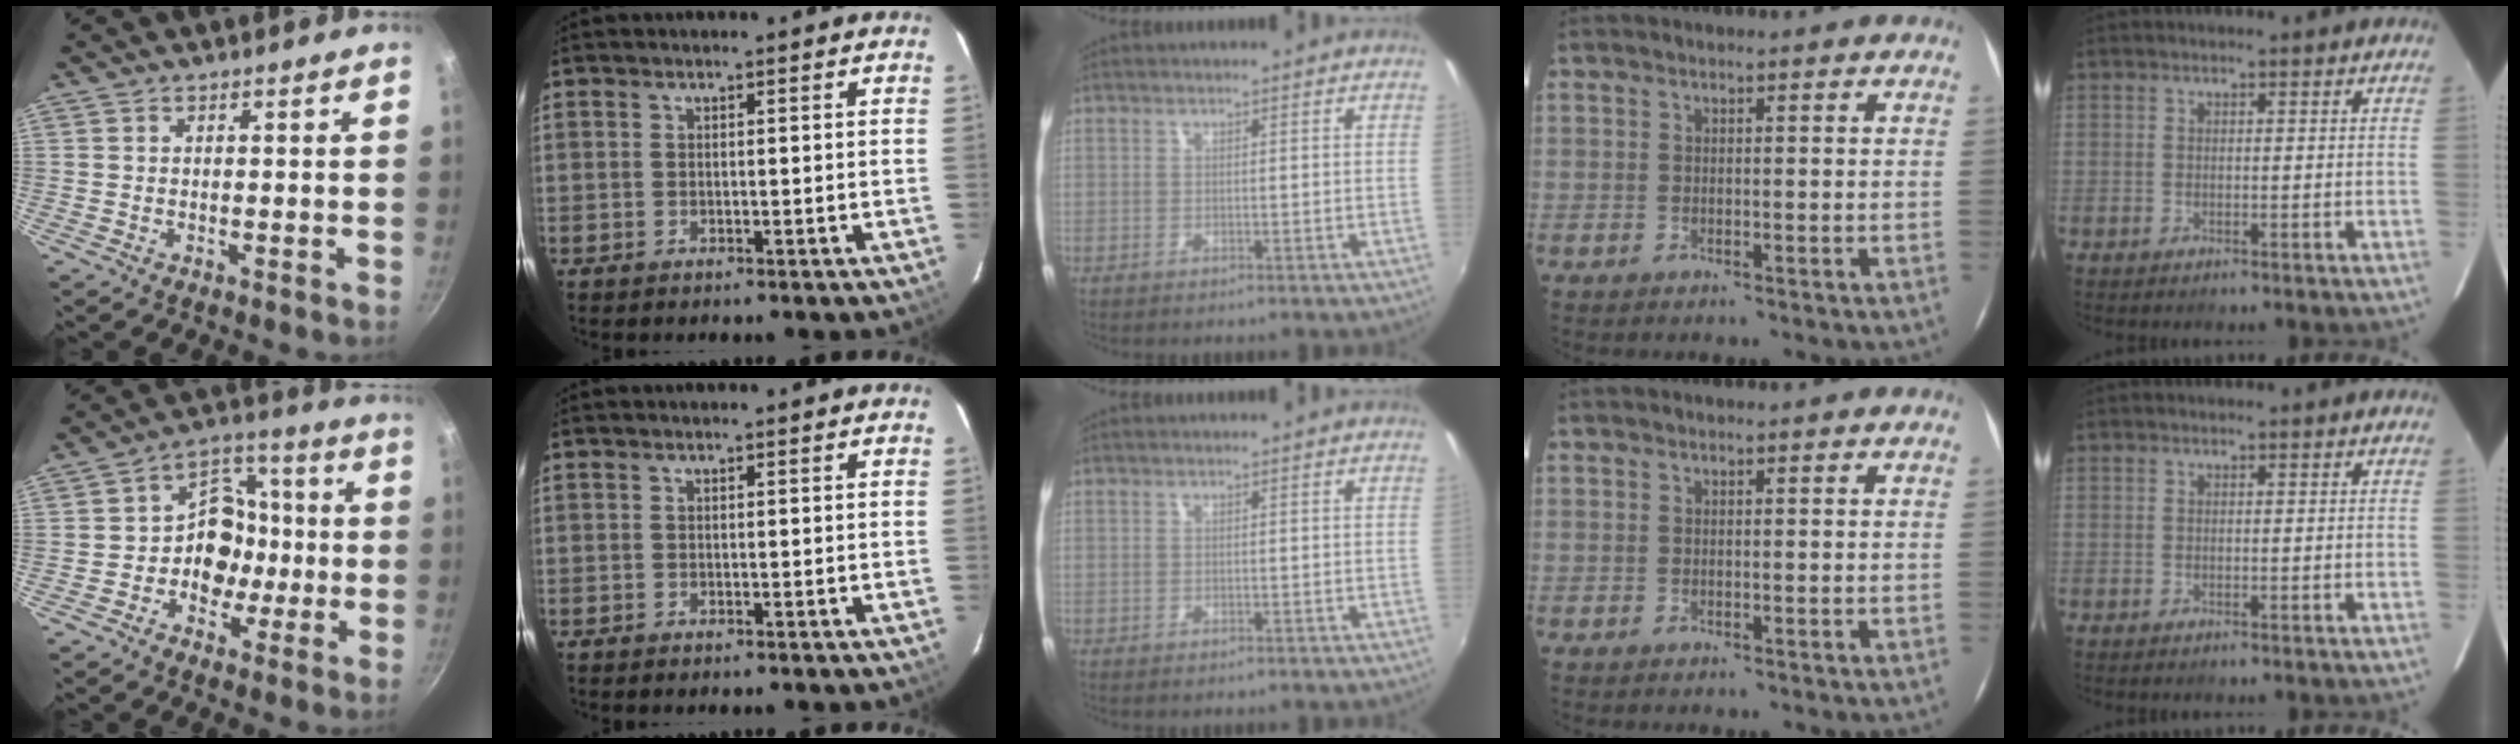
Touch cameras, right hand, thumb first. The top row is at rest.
{"thumb": {"total": 11.5, "force": [-1.3, 9.4, 6.4], "torque": [-0.036, 0.033, -0.034]}}